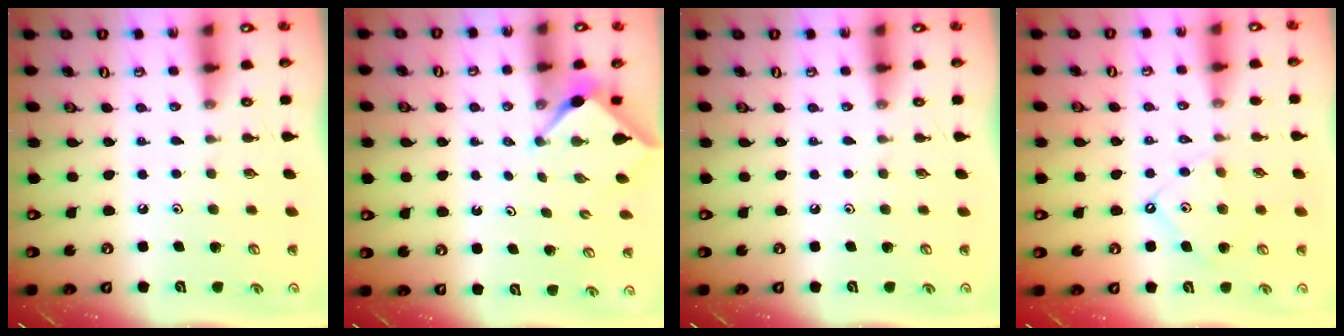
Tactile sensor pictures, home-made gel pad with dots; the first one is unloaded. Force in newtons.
{"total": 3.0, "press": 3.0, "slide": 0.2}
{"total": 0.0}
{"total": 8.1, "press": 8.0, "slide": 0.9}